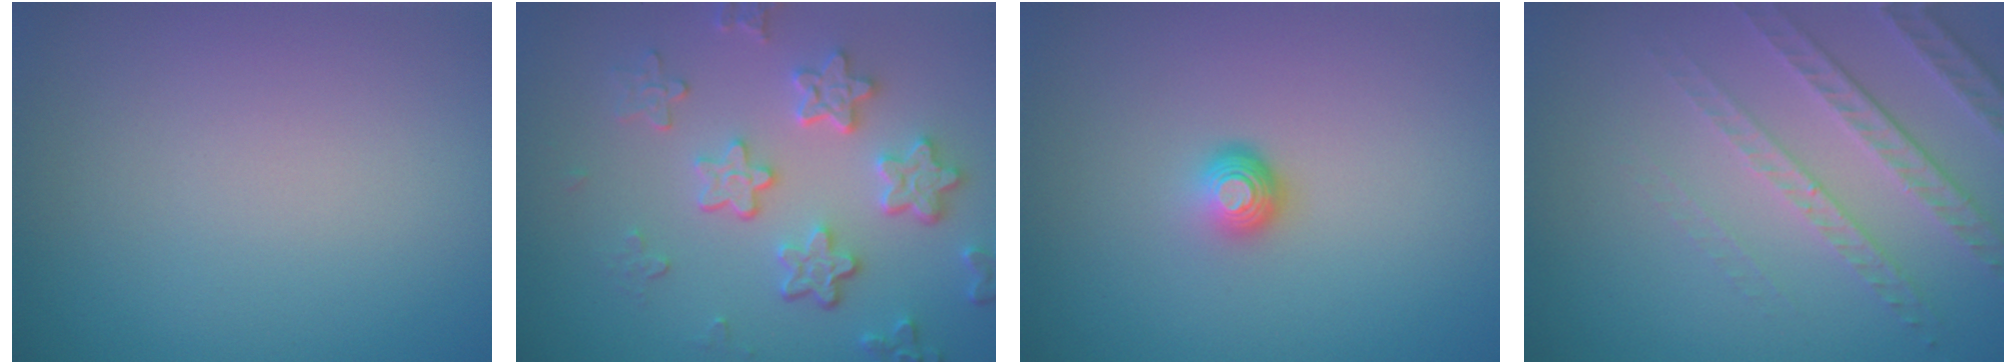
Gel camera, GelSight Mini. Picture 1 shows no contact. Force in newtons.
{"total": 5.3, "press": 4.1, "slide": 3.4}
{"total": 1.7, "press": 1.1, "slide": 1.3}
{"total": 4.6, "press": 3.3, "slide": 3.2}